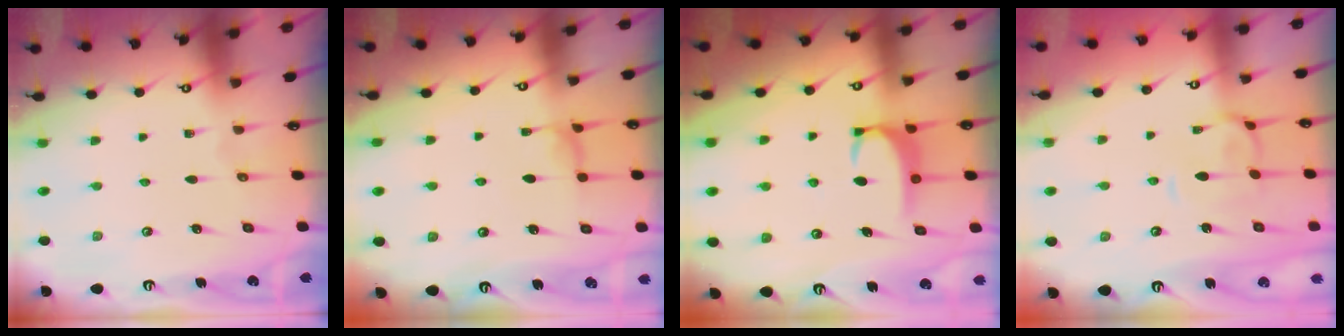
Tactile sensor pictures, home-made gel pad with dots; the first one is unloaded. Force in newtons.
{"total": 0.0}
{"total": 2.6, "press": 2.6, "slide": 0.4}
{"total": 0.8, "press": 0.4, "slide": 0.7}